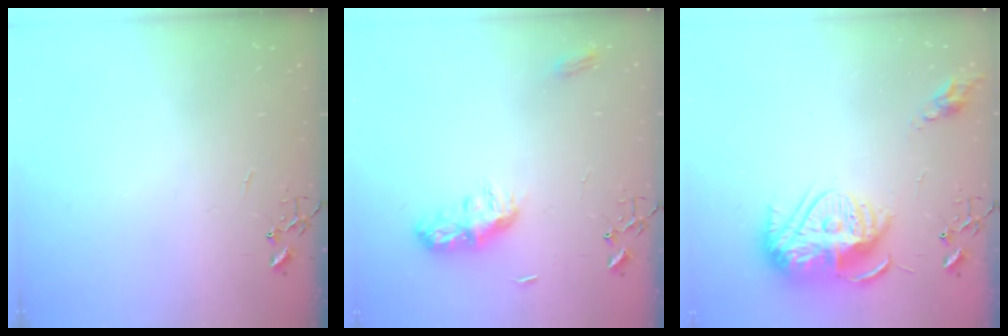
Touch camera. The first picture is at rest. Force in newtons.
{"total": 9.0, "press": 9.0, "slide": 0.1}
{"total": 15.8, "press": 15.8, "slide": 1.4}